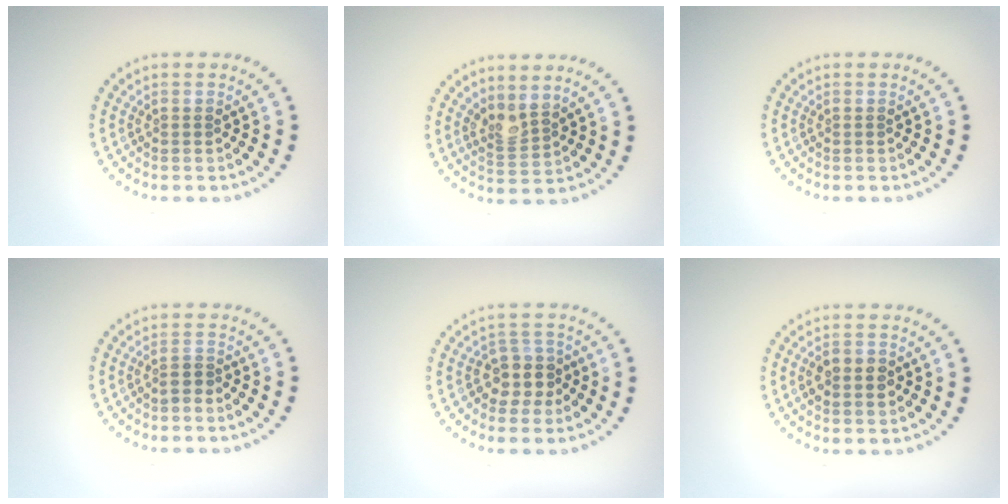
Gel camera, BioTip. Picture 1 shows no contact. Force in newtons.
{"total": 2.1, "press": 1.6, "slide": 1.4}
{"total": 0.0}
{"total": 0.9, "press": 0.7, "slide": 0.6}
{"total": 2.8, "press": 2.4, "slide": 1.6}
{"total": 2.7, "press": 2.7, "slide": 0.2}